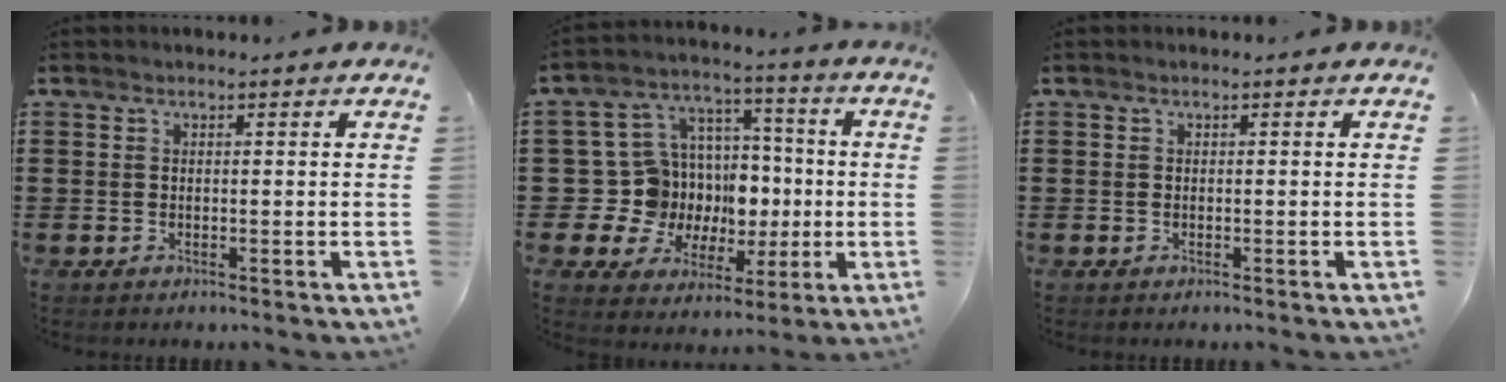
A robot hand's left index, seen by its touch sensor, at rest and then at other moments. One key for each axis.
{"total": 11.7, "fx": 0.1, "fy": 11.2, "fz": 3.3, "tx": -0.110, "ty": -0.017, "tz": 0.015}
{"total": 0.0}